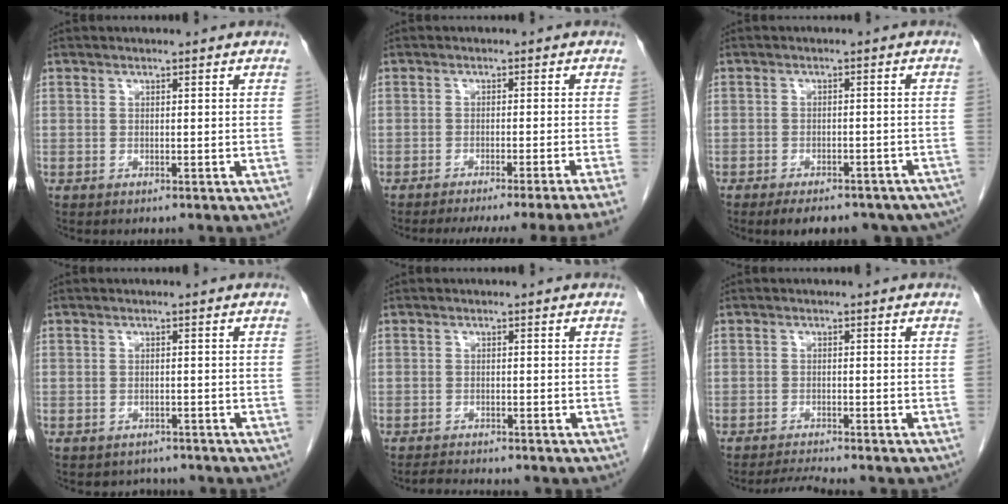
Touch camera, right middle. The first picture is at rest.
{"total": 15.2, "force": [-13.5, -2.5, 6.5], "torque": [-0.054, -0.034, -0.170]}
{"total": 14.7, "force": [-11.9, 5.7, 6.5], "torque": [-0.084, 0.011, -0.134]}
{"total": 2.5, "force": [-2.1, 1.2, -0.2], "torque": [-0.001, 0.002, -0.032]}
{"total": 1.9, "force": [-1.8, -0.2, 0.4], "torque": [-0.013, -0.011, -0.032]}
{"total": 2.4, "force": [-2.1, -1.1, 0.2], "torque": [-0.013, -0.016, -0.039]}